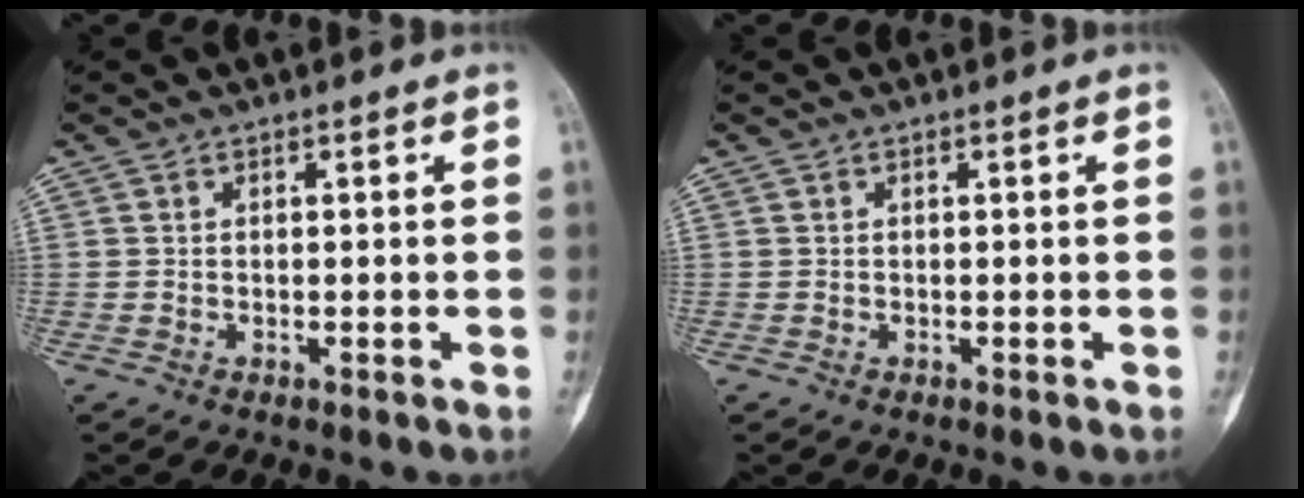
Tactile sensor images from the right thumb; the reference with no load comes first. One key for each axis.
{"total": 0.0}